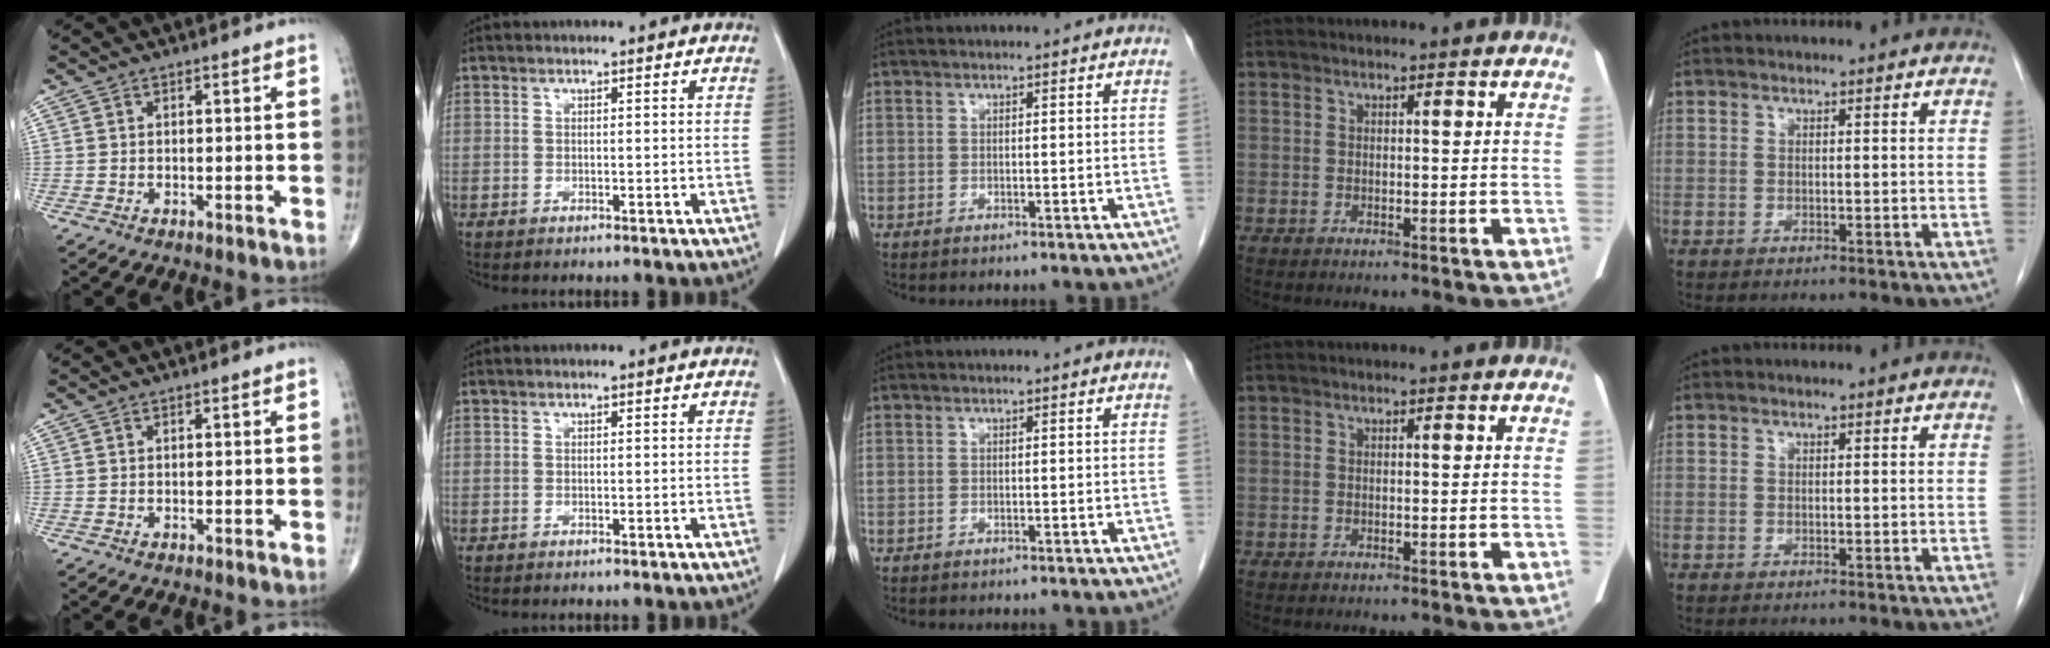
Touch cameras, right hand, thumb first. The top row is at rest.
{}